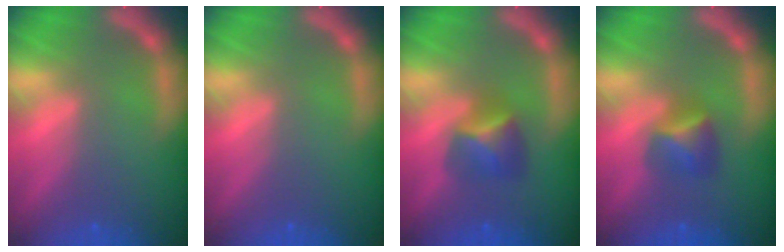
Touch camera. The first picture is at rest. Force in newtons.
{"total": 0.0}
{"total": 3.4}
{"total": 2.9}